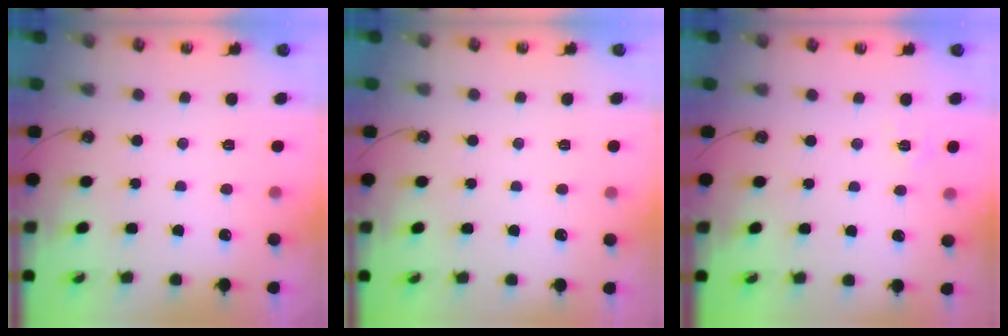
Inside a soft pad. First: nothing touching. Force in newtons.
{"total": 0.0}
{"total": 3.5, "press": 3.5, "slide": 0.5}